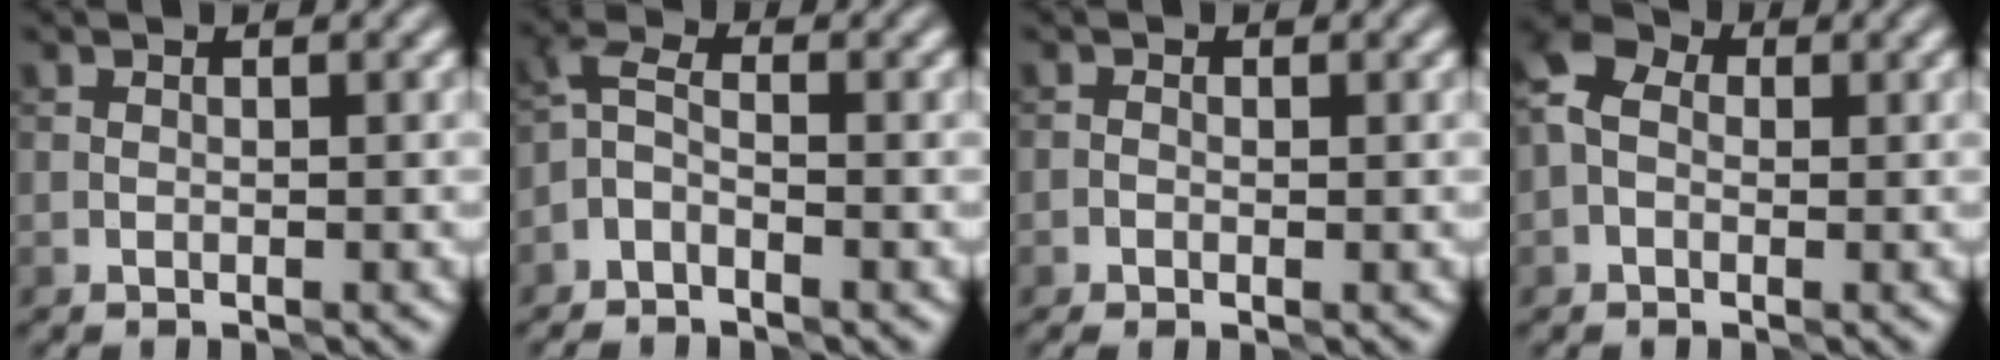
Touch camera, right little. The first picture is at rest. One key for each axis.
{"total": 2.7, "fx": -1.5, "fy": 1.4, "fz": 1.8, "tx": -0.042, "ty": 0.007, "tz": -0.040}
{"total": 1.0, "fx": -0.3, "fy": 0.6, "fz": 0.7, "tx": -0.011, "ty": 0.000, "tz": -0.005}
{"total": 4.4, "fx": 0.4, "fy": 3.5, "fz": 2.7, "tx": -0.048, "ty": 0.028, "tz": -0.014}